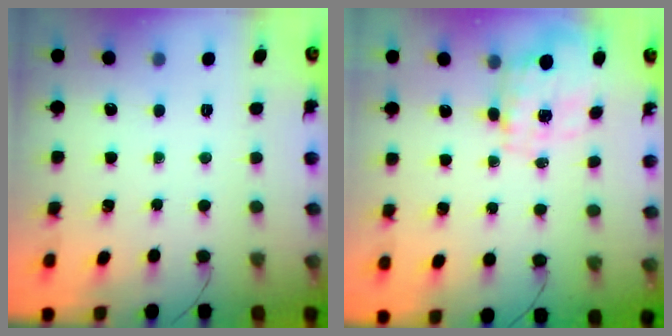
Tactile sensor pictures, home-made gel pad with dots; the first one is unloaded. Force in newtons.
{"total": 2.6, "press": 2.4, "slide": 1.0}